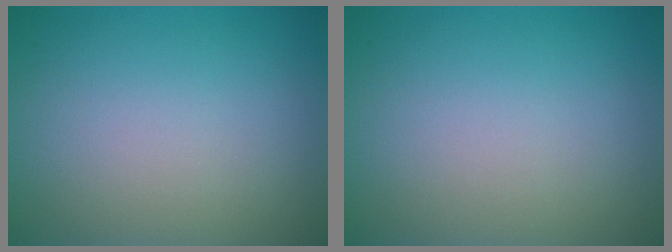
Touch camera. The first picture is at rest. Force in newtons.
{"total": 0.0}